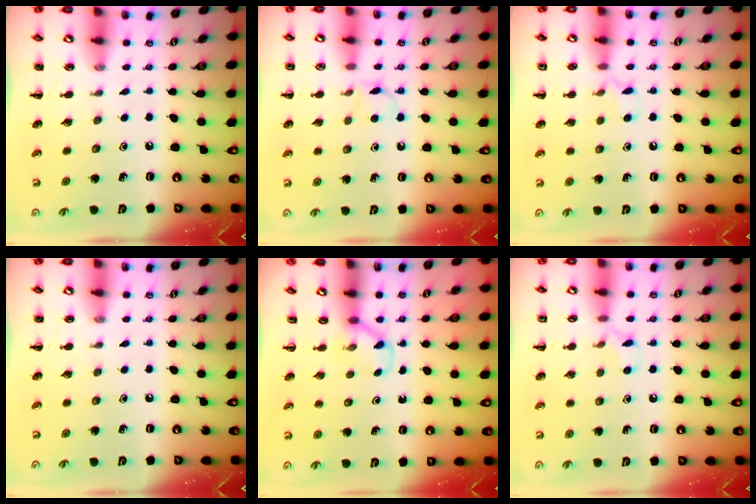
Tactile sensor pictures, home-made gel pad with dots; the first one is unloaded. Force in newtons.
{"total": 4.1, "press": 3.8, "slide": 1.4}
{"total": 6.3, "press": 5.9, "slide": 2.0}
{"total": 0.0}
{"total": 2.8, "press": 2.6, "slide": 0.9}
{"total": 4.8, "press": 4.6, "slide": 1.2}